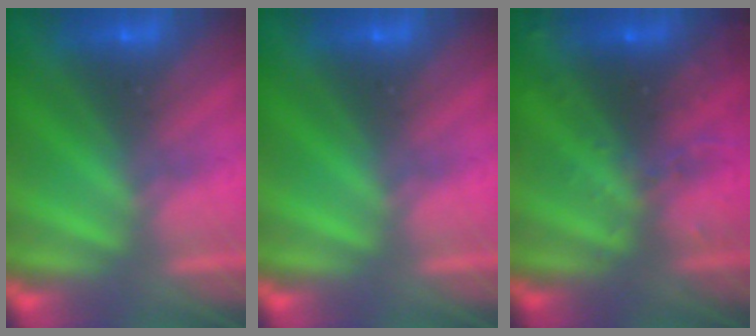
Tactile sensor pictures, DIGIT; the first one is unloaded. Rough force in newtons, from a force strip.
{"total": 0.0}
{"total": 2.9}